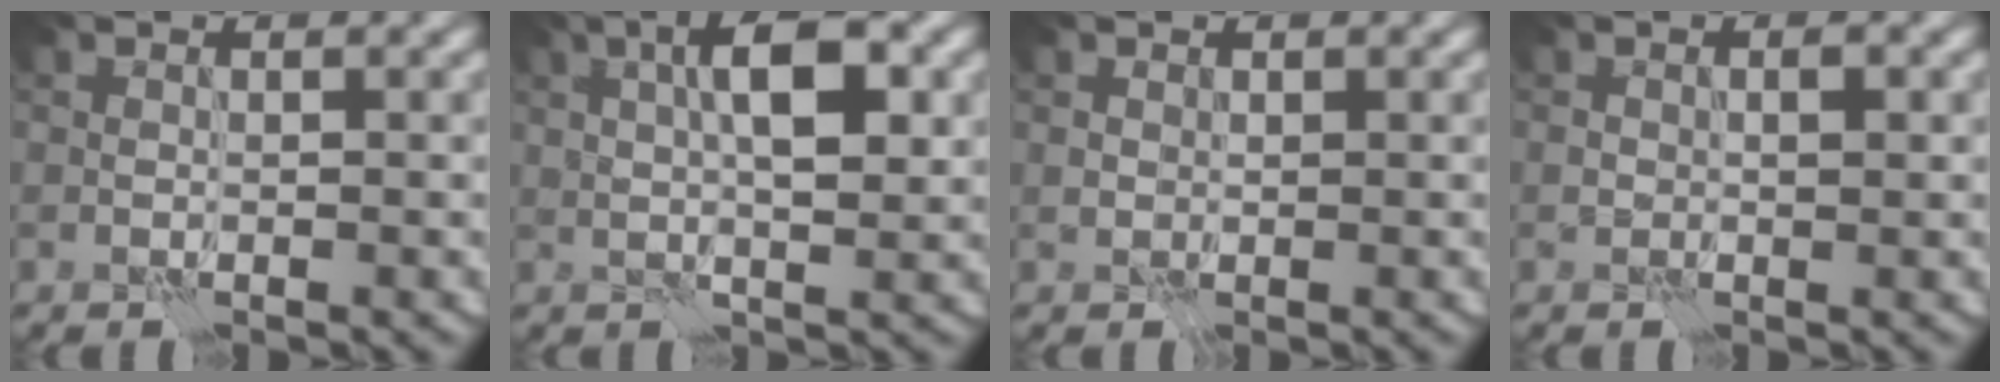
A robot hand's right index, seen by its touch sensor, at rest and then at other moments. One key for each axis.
{"total": 6.2, "fx": 1.5, "fy": 2.0, "fz": 5.6, "tx": -0.091, "ty": 0.010, "tz": 0.024}
{"total": 0.9, "fx": 0.3, "fy": 0.8, "fz": 0.3, "tx": -0.008, "ty": 0.000, "tz": 0.007}
{"total": 1.6, "fx": 0.0, "fy": 0.7, "fz": 1.4, "tx": -0.024, "ty": 0.001, "tz": 0.001}